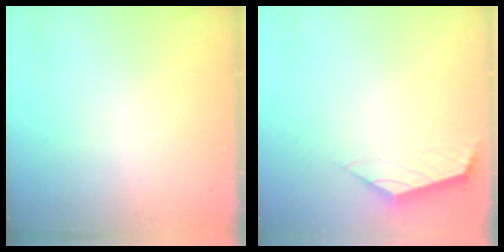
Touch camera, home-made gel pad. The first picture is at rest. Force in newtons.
{"total": 0.9, "press": 0.9, "slide": 0.3}